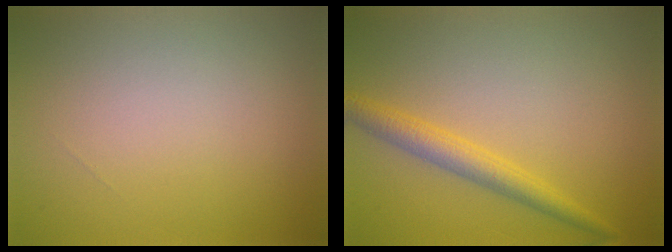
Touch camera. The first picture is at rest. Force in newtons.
{"total": 2.8, "press": 2.8, "slide": 0.0}